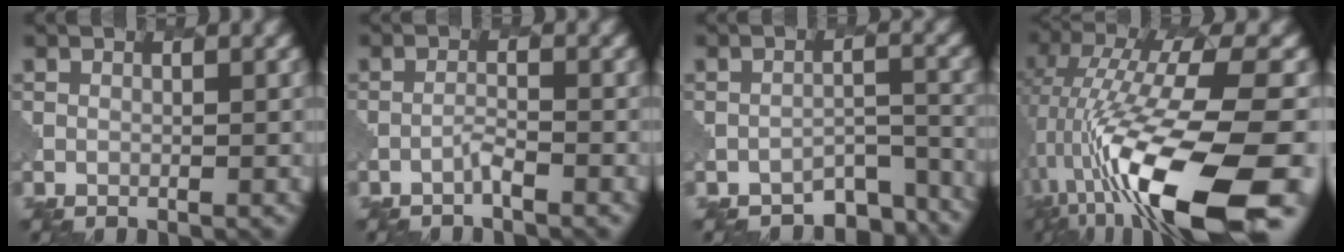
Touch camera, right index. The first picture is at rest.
{"total": 0.8, "force": [-0.7, -0.1, 0.3], "torque": [-0.008, 0.006, -0.022]}
{"total": 4.8, "force": [-4.3, 1.6, 1.4], "torque": [-0.017, -0.007, -0.056]}
{"total": 16.2, "force": [-5.5, 5.0, 14.4], "torque": [-0.271, -0.004, -0.095]}